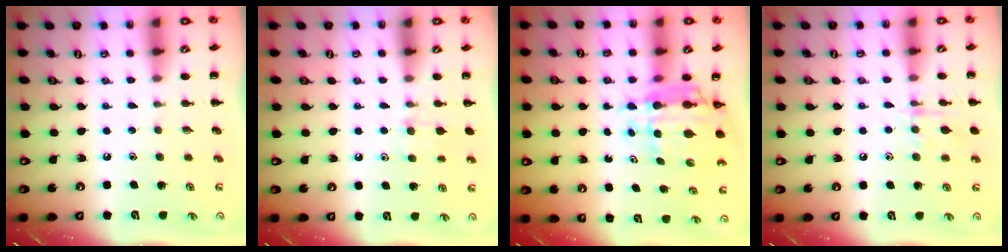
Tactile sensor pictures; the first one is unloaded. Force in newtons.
{"total": 7.9, "press": 7.6, "slide": 2.1}
{"total": 8.8, "press": 8.3, "slide": 2.9}
{"total": 8.6, "press": 8.5, "slide": 1.3}